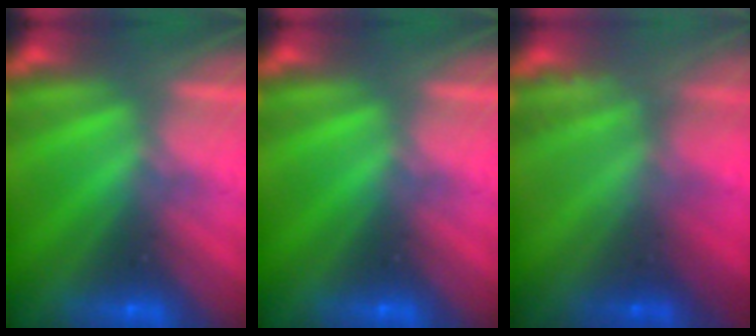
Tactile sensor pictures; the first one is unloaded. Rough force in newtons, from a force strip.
{"total": 0.0}
{"total": 2.2}